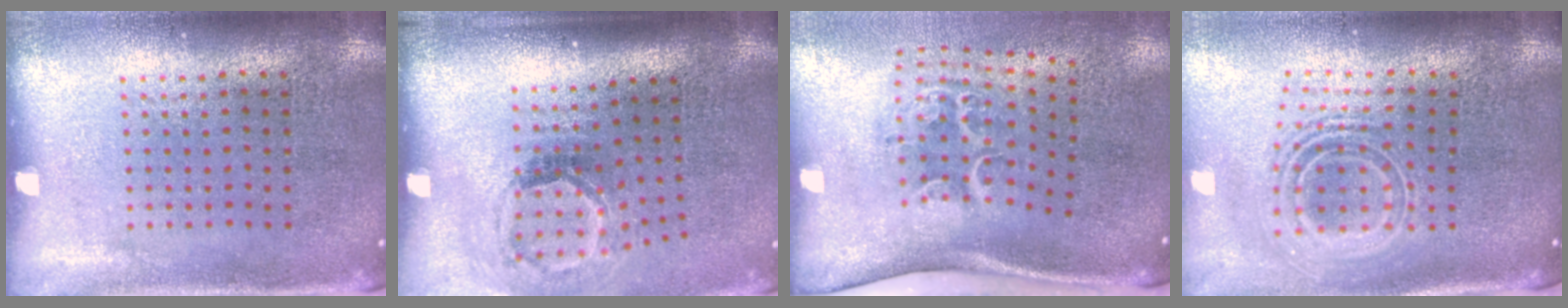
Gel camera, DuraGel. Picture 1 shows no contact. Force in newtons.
{"total": 1.8, "press": 1.1, "slide": 1.4}
{"total": 2.2, "press": 1.4, "slide": 1.7}
{"total": 2.5, "press": 1.8, "slide": 1.8}